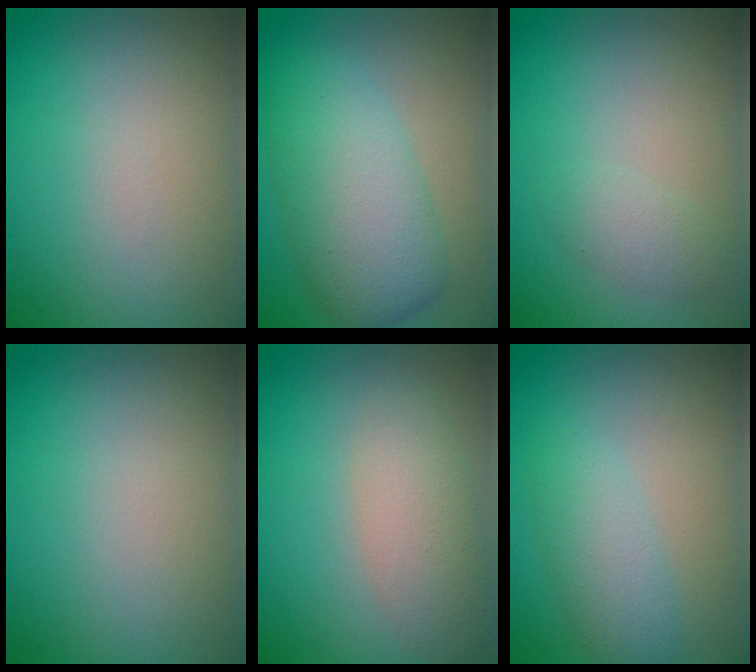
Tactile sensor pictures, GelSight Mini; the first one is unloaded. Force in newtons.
{"total": 7.2, "press": 7.2, "slide": 0.2}
{"total": 1.6, "press": 1.6, "slide": 0.1}
{"total": 0.0}
{"total": 3.6, "press": 3.6, "slide": 0.1}
{"total": 2.9, "press": 2.8, "slide": 0.2}